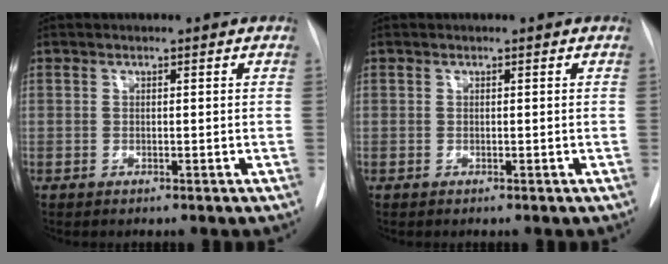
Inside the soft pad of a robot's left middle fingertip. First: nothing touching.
{"total": 0.0}